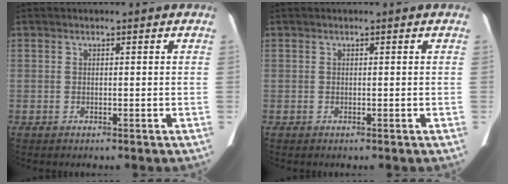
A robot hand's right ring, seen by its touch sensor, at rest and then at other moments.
{"total": 0.0}